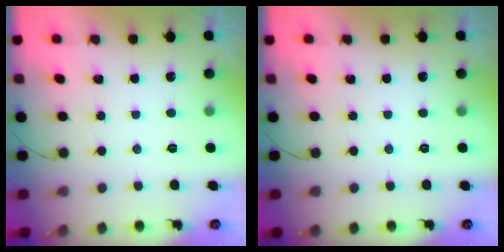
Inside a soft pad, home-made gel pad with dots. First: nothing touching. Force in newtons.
{"total": 0.0}